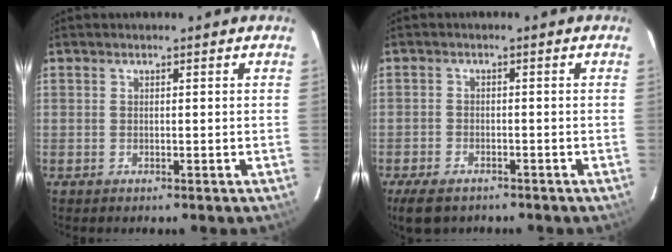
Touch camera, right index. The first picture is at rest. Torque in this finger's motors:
{"motor_torque": [0.17, -0.19, -0.08, -0.05]}